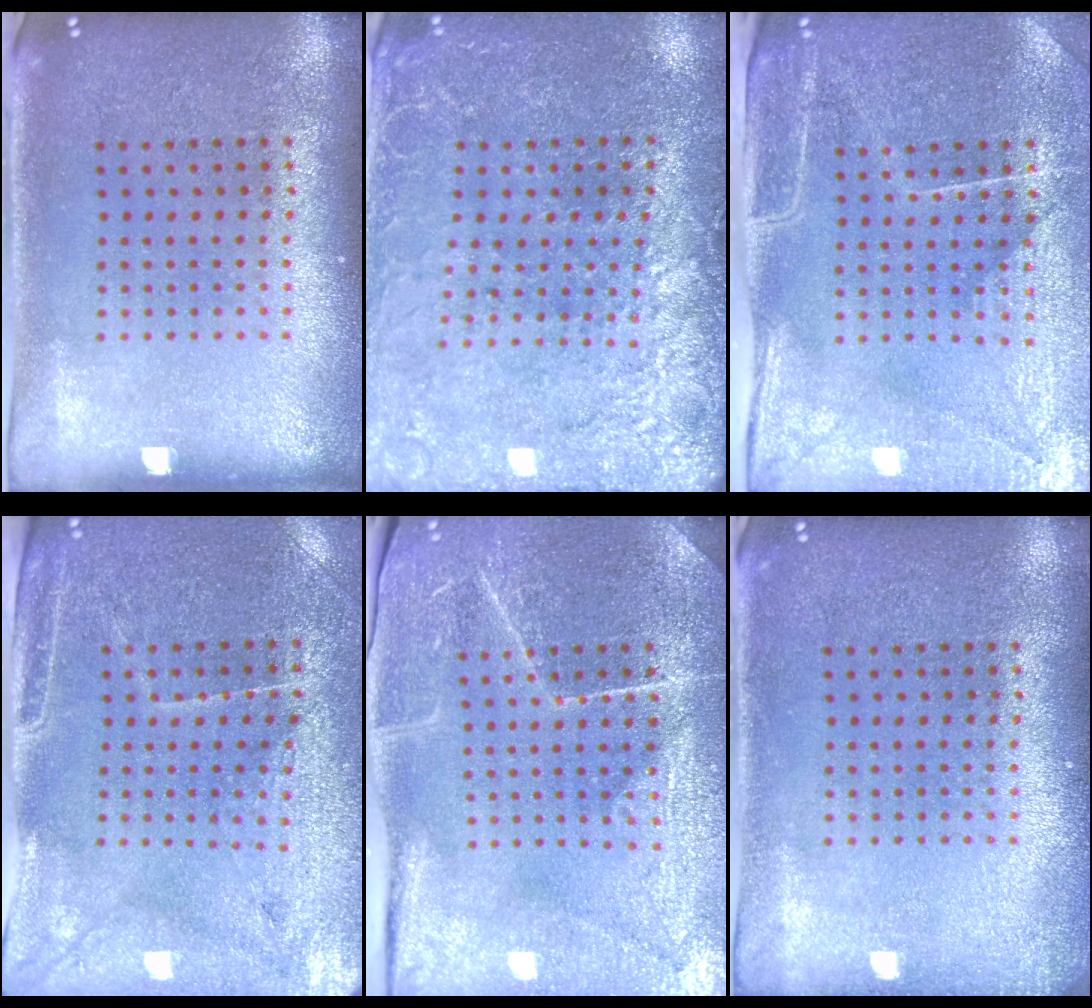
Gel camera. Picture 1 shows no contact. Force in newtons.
{"total": 2.9, "press": 2.8, "slide": 0.4}
{"total": 4.4, "press": 3.8, "slide": 2.2}
{"total": 3.3, "press": 3.1, "slide": 1.0}
{"total": 4.0, "press": 4.0, "slide": 0.6}
{"total": 1.0, "press": 1.0, "slide": 0.3}